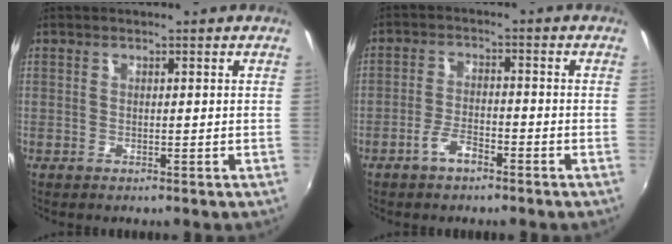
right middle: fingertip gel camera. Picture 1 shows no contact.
{"total": 4.0, "force": [-2.8, 1.3, 2.6], "torque": [-0.060, 0.005, -0.050]}